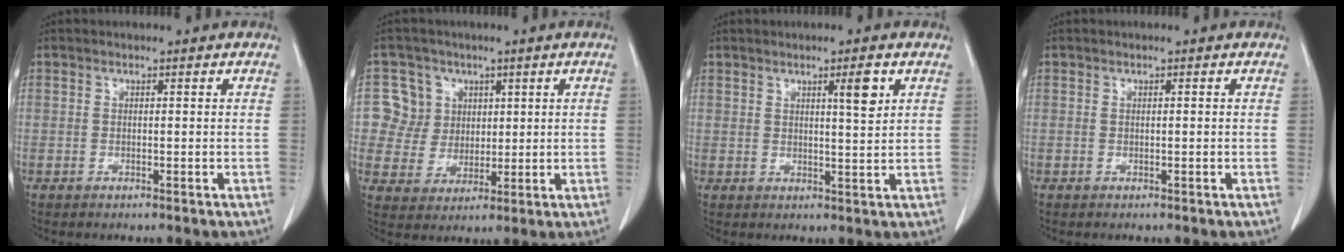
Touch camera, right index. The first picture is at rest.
{"total": 7.2, "force": [2.2, 6.8, 0.5], "torque": [-0.008, 0.017, 0.047]}
{"total": 3.9, "force": [2.0, 0.4, 3.3], "torque": [-0.048, -0.007, 0.031]}
{"total": 0.0}